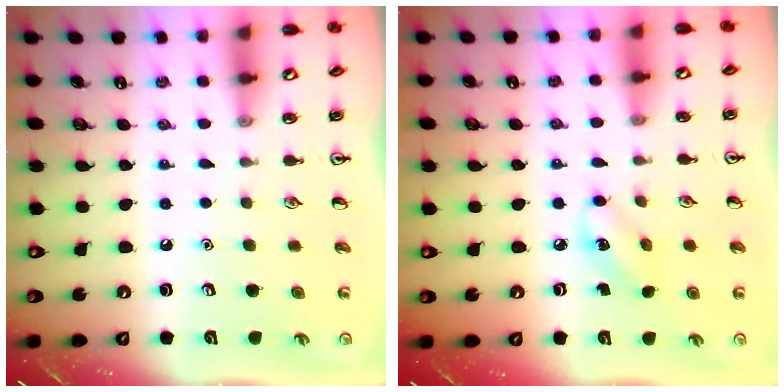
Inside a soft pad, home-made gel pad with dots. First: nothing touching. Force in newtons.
{"total": 3.7, "press": 3.6, "slide": 1.0}